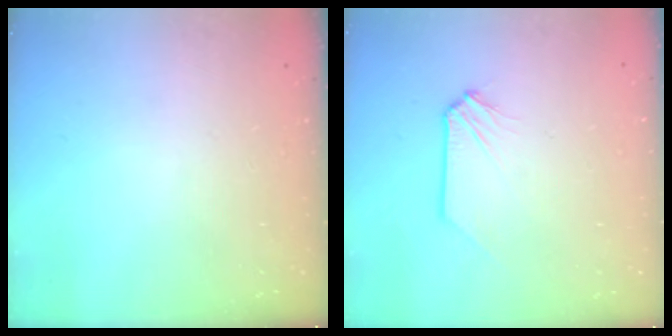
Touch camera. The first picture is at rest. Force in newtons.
{"total": 0.0}